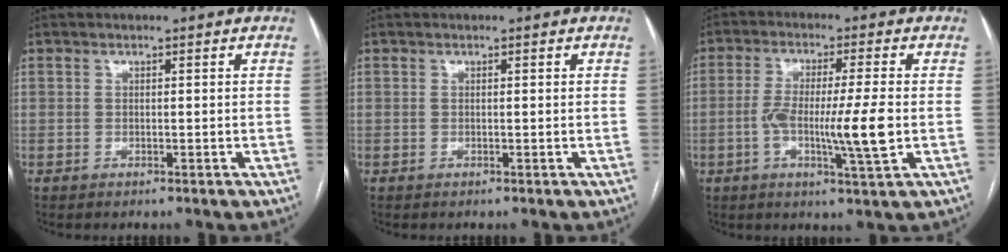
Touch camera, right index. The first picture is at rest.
{"total": 0.0}
{"total": 9.5, "force": [-1.5, 0.0, 9.4], "torque": [-0.171, -0.005, -0.027]}